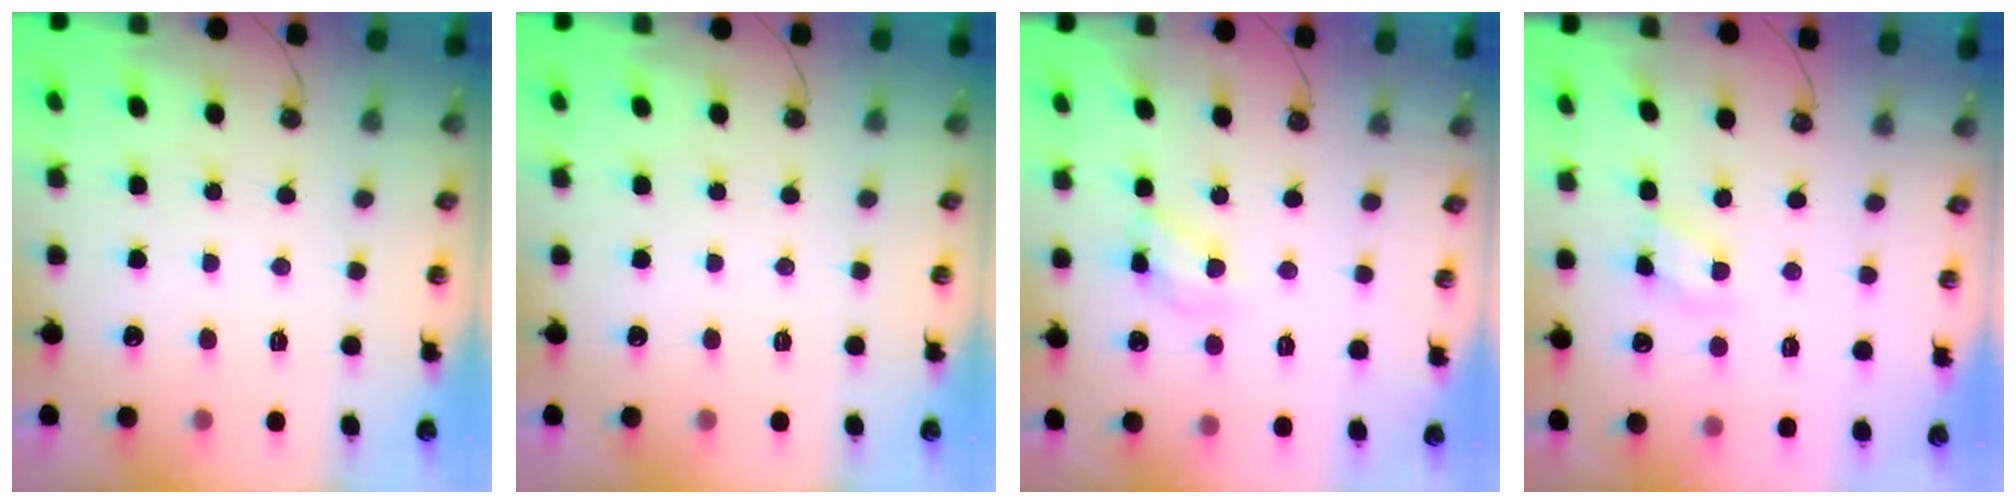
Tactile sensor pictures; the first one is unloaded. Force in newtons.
{"total": 0.0}
{"total": 10.0, "press": 10.0, "slide": 0.1}
{"total": 2.9, "press": 2.9, "slide": 0.4}